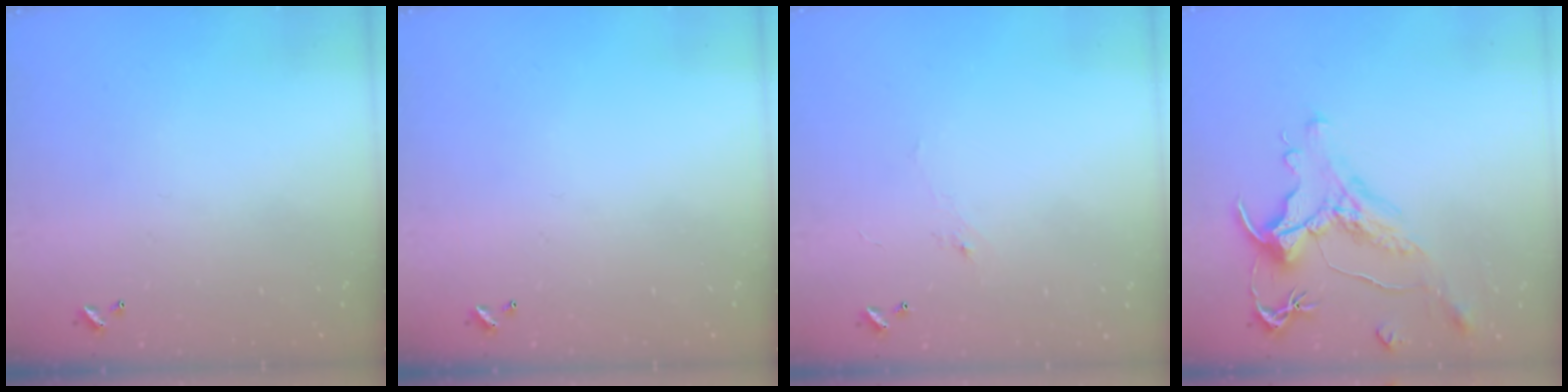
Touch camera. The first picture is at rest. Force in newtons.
{"total": 0.0}
{"total": 1.2, "press": 0.8, "slide": 0.8}
{"total": 1.5, "press": 0.7, "slide": 1.3}